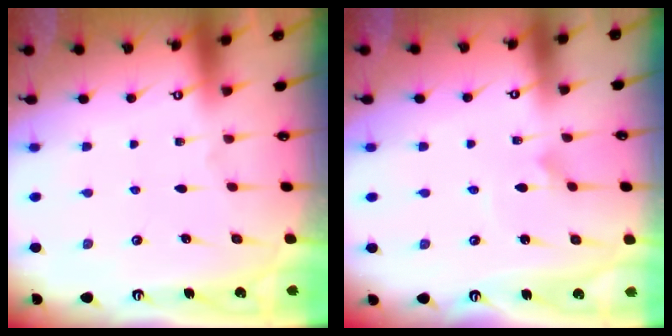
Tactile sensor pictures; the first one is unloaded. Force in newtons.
{"total": 2.2, "press": 2.2, "slide": 0.1}